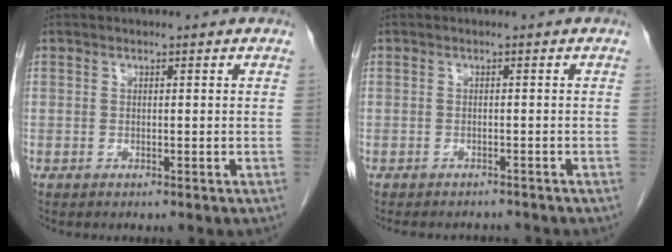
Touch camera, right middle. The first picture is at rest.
{"total": 5.3, "force": [-4.9, 1.4, 1.2], "torque": [-0.014, -0.006, -0.062]}